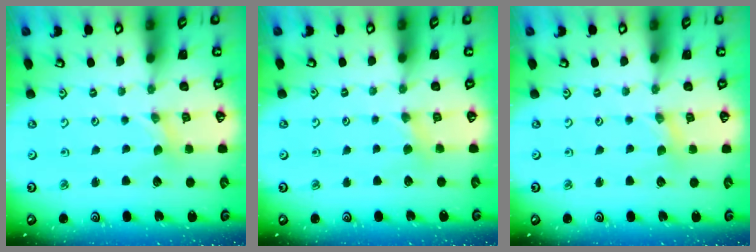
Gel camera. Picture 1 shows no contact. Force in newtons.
{"total": 2.5, "press": 2.5, "slide": 0.5}
{"total": 1.4, "press": 1.4, "slide": 0.3}